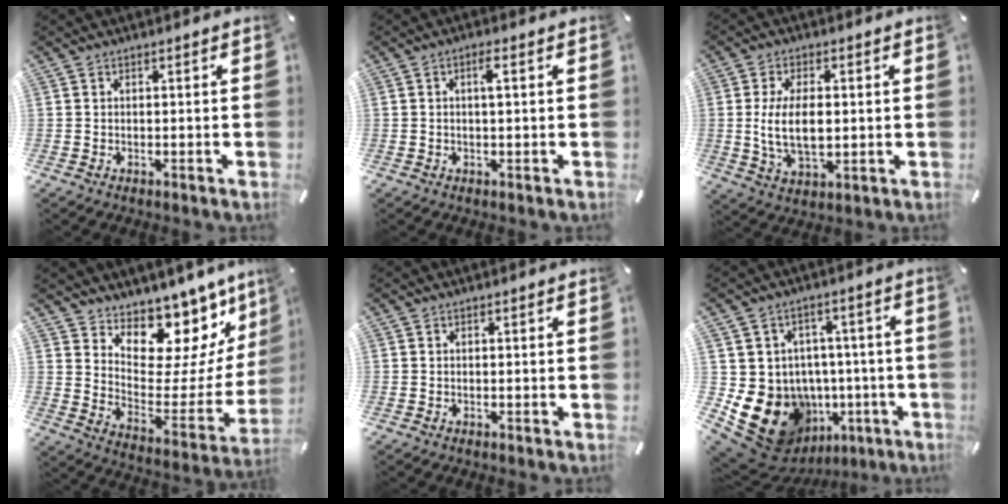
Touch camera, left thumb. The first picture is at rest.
{"total": 2.9, "force": [0.5, 0.6, 2.7], "torque": [-0.046, 0.002, 0.005]}
{"total": 10.5, "force": [0.4, 5.8, 8.7], "torque": [-0.183, 0.001, 0.004]}
{"total": 13.1, "force": [10.5, 7.2, 3.3], "torque": [-0.024, -0.122, 0.172]}
{"total": 0.0}
{"total": 16.2, "force": [-5.1, 13.6, 7.2], "torque": [-0.127, 0.012, -0.060]}